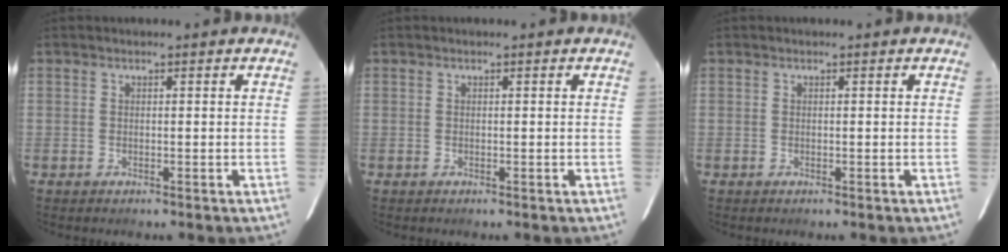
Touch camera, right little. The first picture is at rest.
{"total": 0.0}
{"total": 0.0}